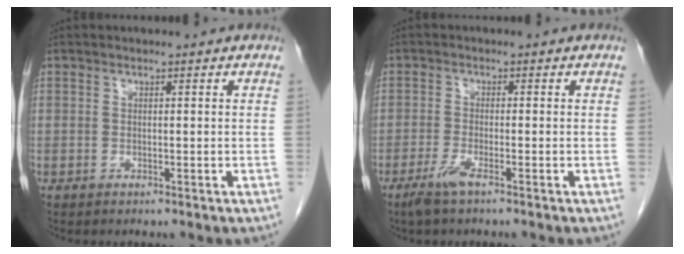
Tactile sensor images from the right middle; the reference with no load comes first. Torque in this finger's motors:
{"motor_torque": [0.05, 0.03, 0.05, 0.01]}